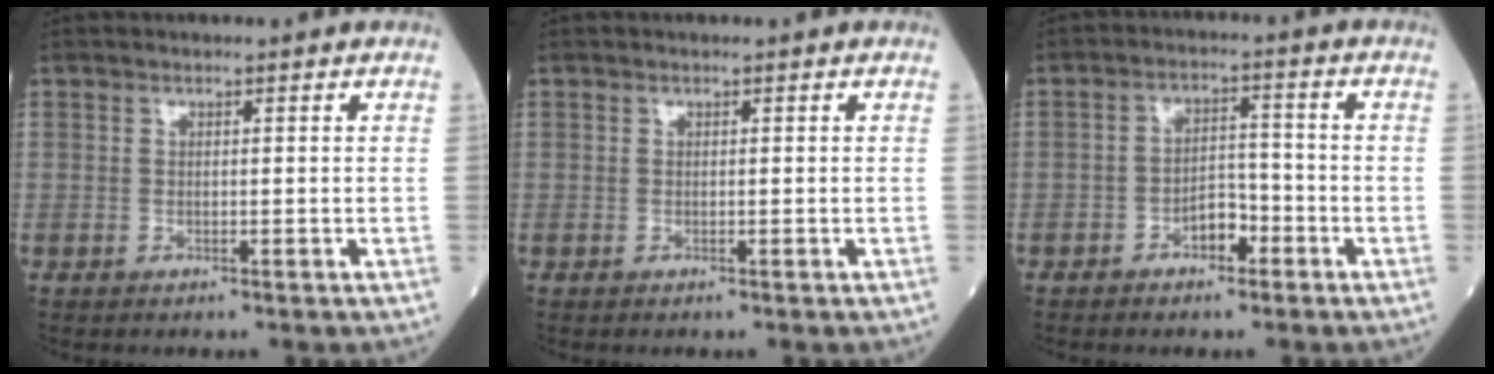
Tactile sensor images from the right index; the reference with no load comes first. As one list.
[{"total": 0.0}, {"total": 4.1, "force": [-2.3, 2.0, 2.7], "torque": [-0.042, 0.013, -0.042]}]